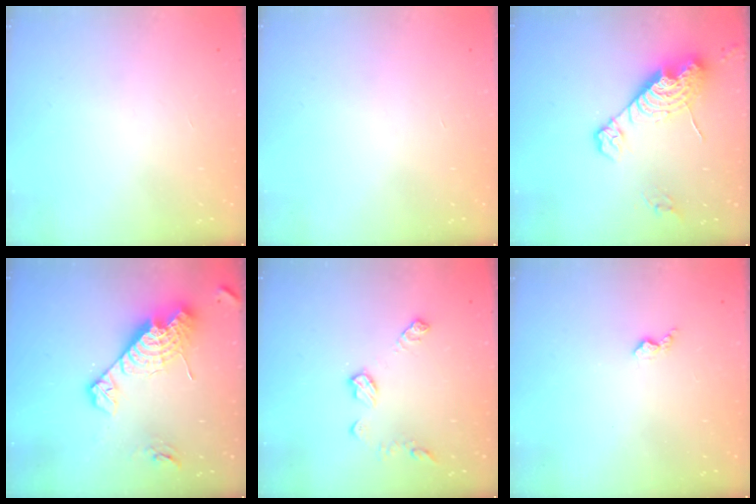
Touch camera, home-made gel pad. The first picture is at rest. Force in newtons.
{"total": 0.0}
{"total": 14.0, "press": 13.9, "slide": 1.3}
{"total": 18.7, "press": 18.6, "slide": 1.4}
{"total": 8.2, "press": 8.2, "slide": 0.3}
{"total": 2.9, "press": 2.9, "slide": 0.5}